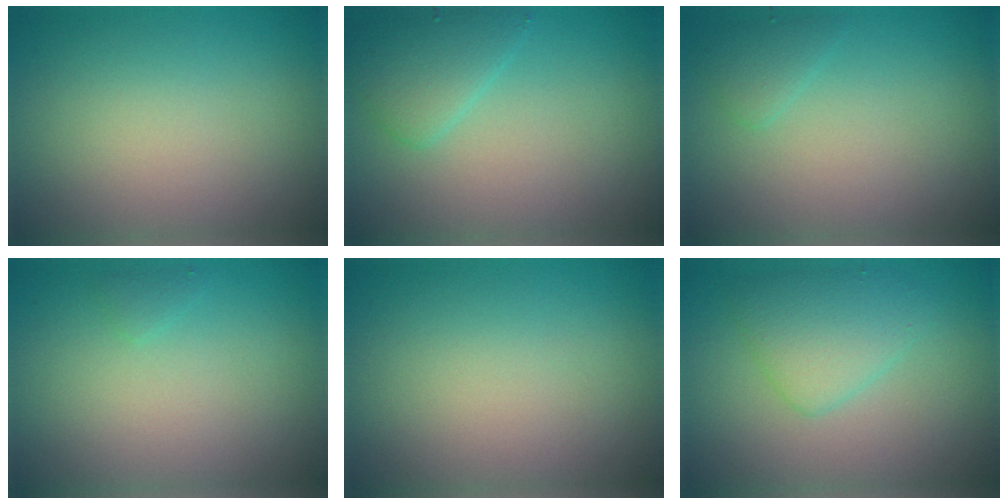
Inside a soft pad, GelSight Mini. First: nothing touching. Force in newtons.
{"total": 2.8, "press": 2.8, "slide": 0.1}
{"total": 1.3, "press": 1.3, "slide": 0.1}
{"total": 0.6, "press": 0.6, "slide": 0.0}
{"total": 0.0}
{"total": 1.9, "press": 1.9, "slide": 0.1}